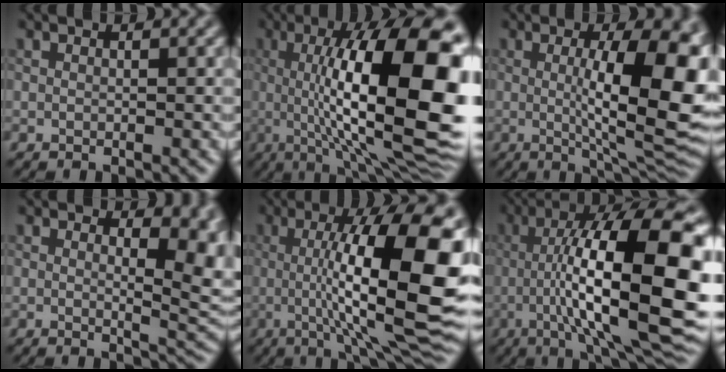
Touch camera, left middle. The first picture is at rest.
{"total": 17.8, "force": [1.0, 5.1, 17.0], "torque": [-0.223, 0.020, 0.008]}
{"total": 12.6, "force": [0.7, 3.2, 12.1], "torque": [-0.165, -0.008, 0.017]}
{"total": 6.6, "force": [1.6, 3.0, 5.6], "torque": [-0.040, -0.007, 0.027]}
{"total": 16.1, "force": [0.3, 4.3, 15.5], "torque": [-0.213, 0.009, -0.001]}
{"total": 16.2, "force": [-1.1, 4.0, 15.6], "torque": [-0.222, 0.030, -0.010]}